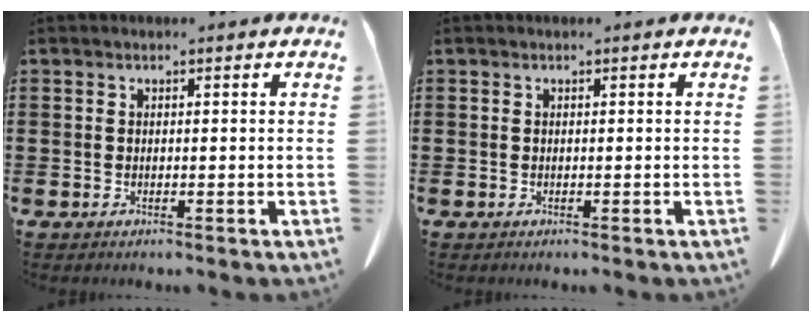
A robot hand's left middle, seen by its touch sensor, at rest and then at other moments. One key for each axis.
{"total": 0.0}